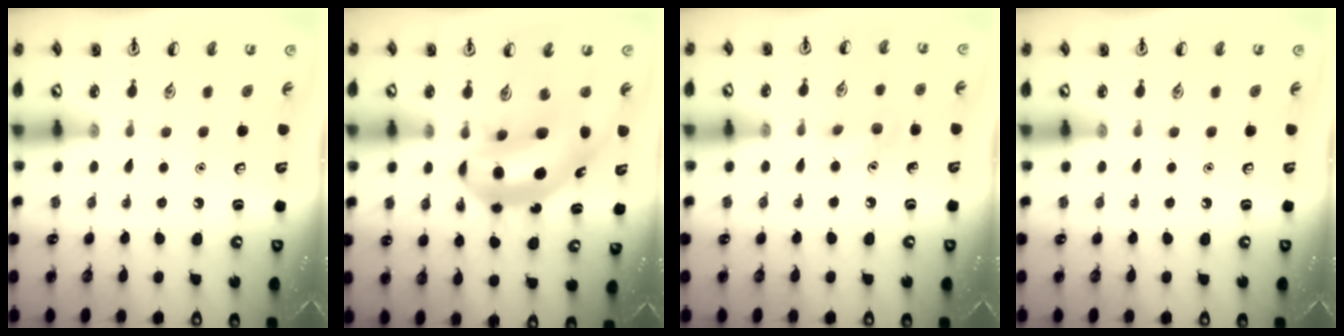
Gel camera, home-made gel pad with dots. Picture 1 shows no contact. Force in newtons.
{"total": 11.7, "press": 11.1, "slide": 3.7}
{"total": 6.5, "press": 6.2, "slide": 1.9}
{"total": 0.0}